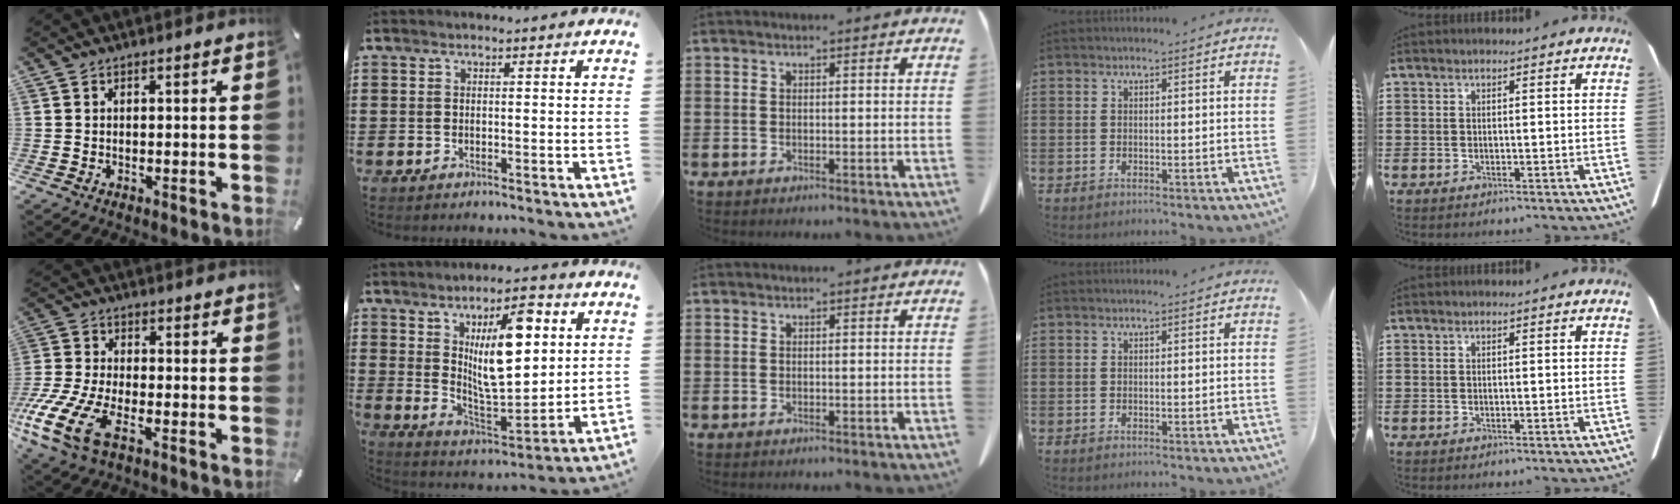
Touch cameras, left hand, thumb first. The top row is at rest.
{"thumb": {"total": 13.8, "force": [-6.9, 6.8, 9.9], "torque": [-0.224, 0.017, -0.126]}, "index": {"total": 12.6, "force": [4.1, 5.1, 10.8], "torque": [-0.173, -0.009, 0.066]}}